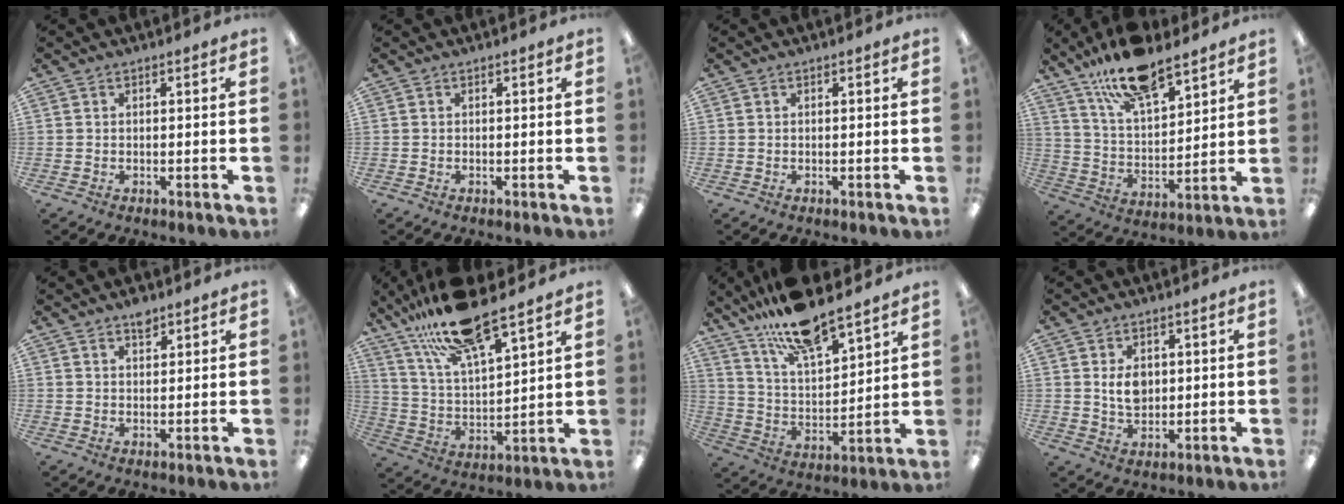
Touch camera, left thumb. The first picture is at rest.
{"total": 0.0}
{"total": 0.0}
{"total": 15.7, "force": [12.3, 5.4, 8.0], "torque": [-0.149, -0.061, 0.218]}
{"total": 3.2, "force": [2.5, 1.5, 1.4], "torque": [-0.006, -0.009, 0.041]}
{"total": 18.2, "force": [14.4, 4.3, 10.2], "torque": [-0.199, -0.075, 0.250]}
{"total": 14.9, "force": [12.8, 3.8, 6.6], "torque": [-0.129, -0.078, 0.227]}
{"total": 5.5, "force": [1.6, 3.8, 3.6], "torque": [-0.060, 0.000, 0.027]}